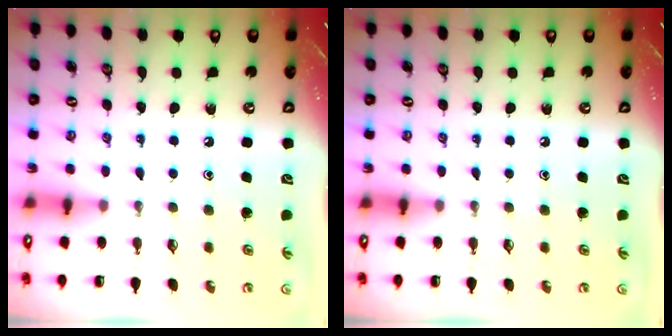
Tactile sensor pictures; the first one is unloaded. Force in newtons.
{"total": 0.0}